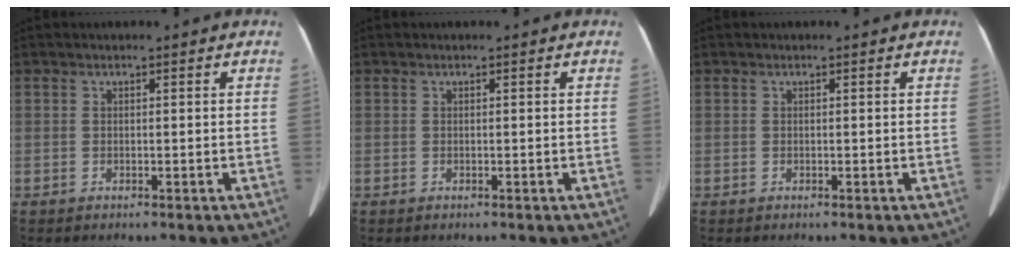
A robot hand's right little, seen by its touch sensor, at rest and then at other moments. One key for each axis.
{"total": 0.0}
{"total": 0.0}